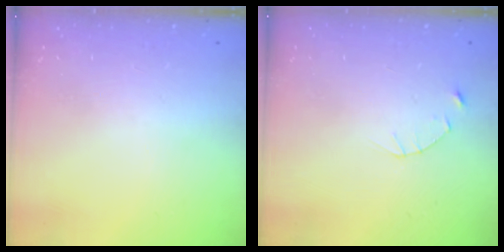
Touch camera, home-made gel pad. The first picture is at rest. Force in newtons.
{"total": 2.5, "press": 2.4, "slide": 0.3}